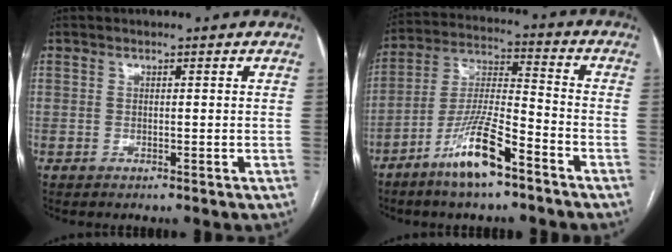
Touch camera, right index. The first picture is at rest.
{"total": 11.7, "force": [-7.4, 1.7, 9.0], "torque": [-0.183, -0.011, -0.140]}